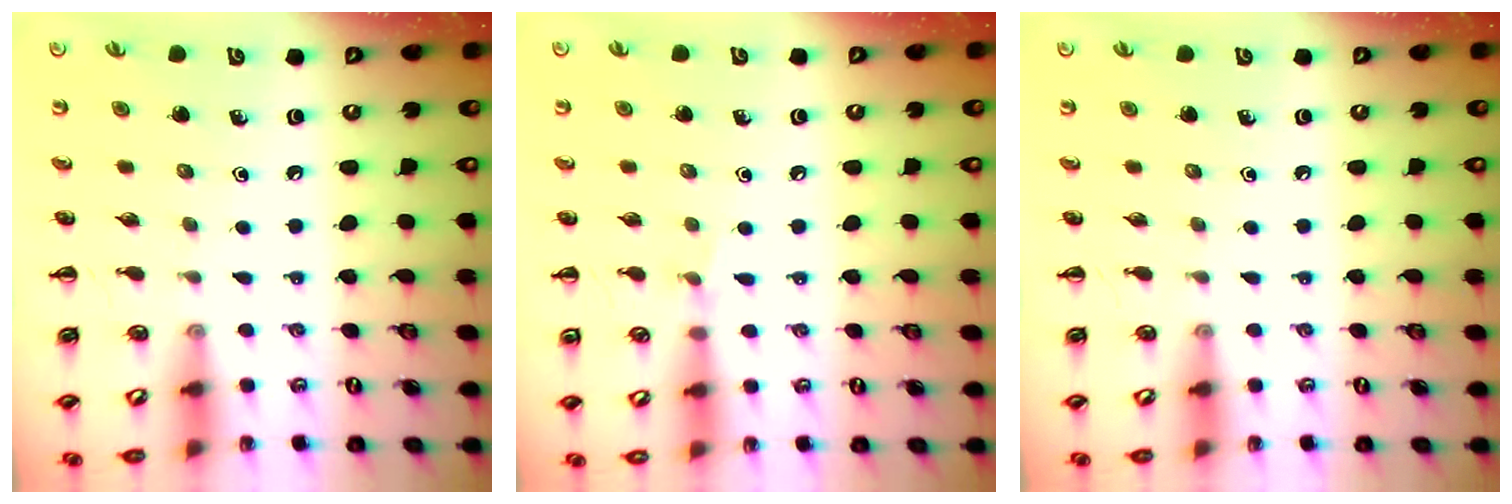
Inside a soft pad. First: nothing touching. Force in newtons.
{"total": 4.7, "press": 4.4, "slide": 1.6}
{"total": 0.0}